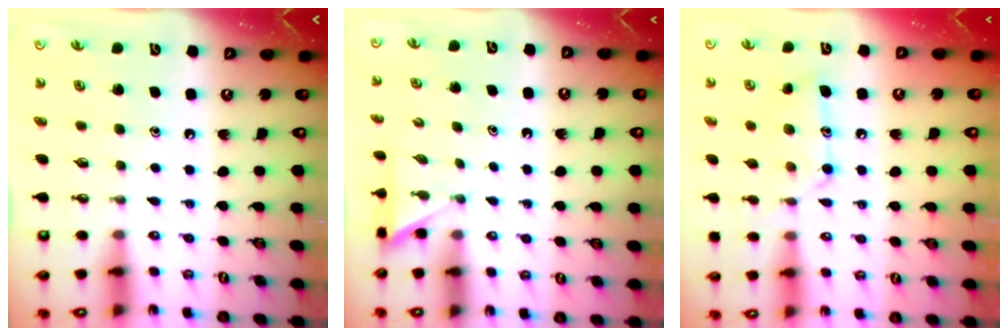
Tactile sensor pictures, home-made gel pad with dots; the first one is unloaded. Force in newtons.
{"total": 2.5, "press": 2.5, "slide": 0.2}
{"total": 12.1, "press": 12.0, "slide": 0.7}